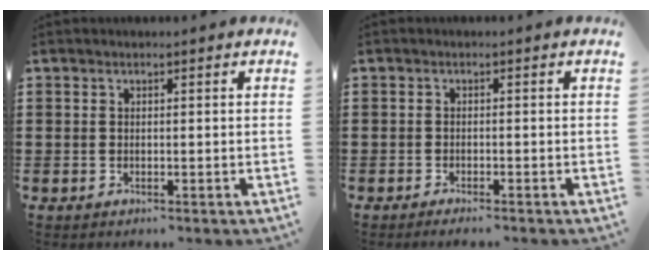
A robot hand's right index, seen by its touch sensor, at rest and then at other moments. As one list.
[{"total": 1.1, "force": [-1.0, -0.2, 0.3], "torque": [-0.007, -0.004, -0.019]}]